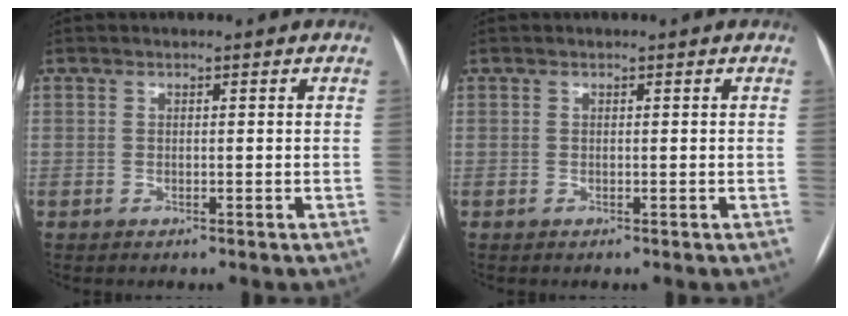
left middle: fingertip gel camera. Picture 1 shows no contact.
{"total": 0.0}